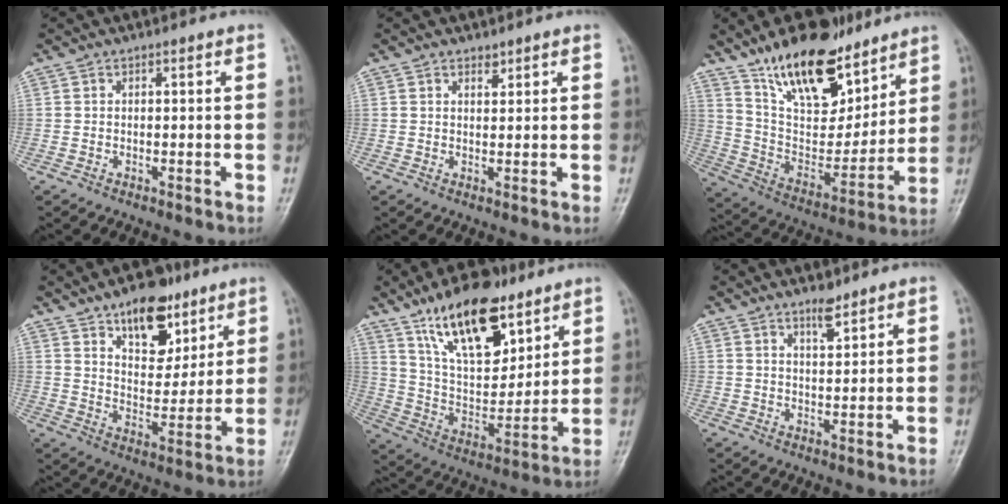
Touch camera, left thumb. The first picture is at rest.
{"total": 1.4, "force": [1.1, 0.7, 0.4], "torque": [0.002, -0.009, 0.017]}
{"total": 21.9, "force": [14.9, 9.8, 12.7], "torque": [-0.158, -0.071, 0.264]}
{"total": 13.0, "force": [7.9, 7.0, 7.5], "torque": [-0.075, -0.046, 0.128]}
{"total": 19.9, "force": [12.4, 9.0, 12.7], "torque": [-0.165, -0.061, 0.226]}
{"total": 3.4, "force": [2.7, 1.0, 1.8], "torque": [-0.022, -0.021, 0.045]}